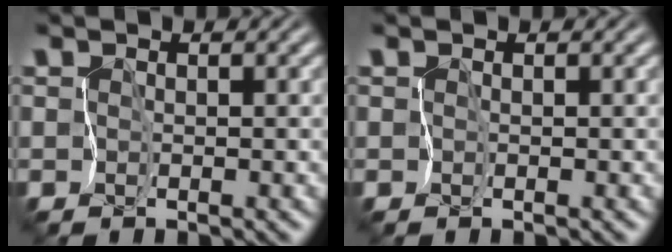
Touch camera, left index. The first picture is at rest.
{"total": 0.0}